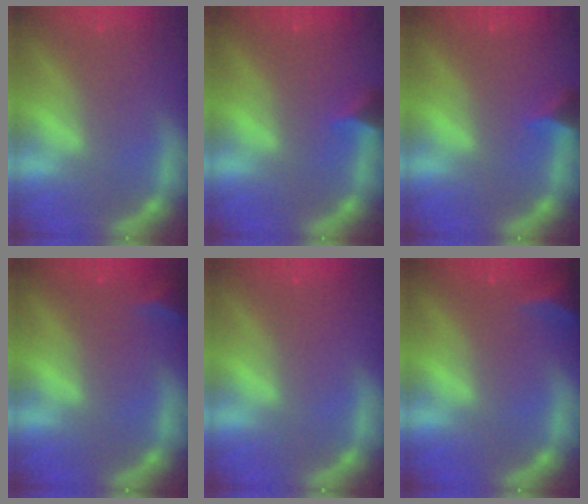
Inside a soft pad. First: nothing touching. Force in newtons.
{"total": 1.9}
{"total": 1.9}
{"total": 2.4}
{"total": 0.0}
{"total": 4.0}